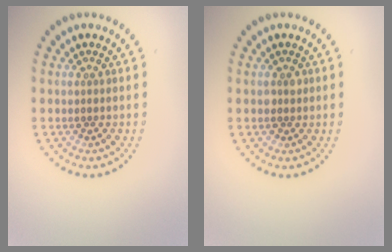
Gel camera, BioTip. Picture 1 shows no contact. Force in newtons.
{"total": 1.0, "press": 1.0, "slide": 0.2}